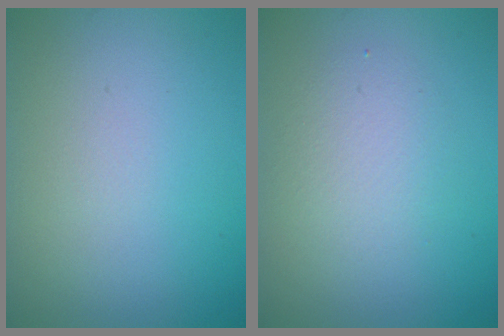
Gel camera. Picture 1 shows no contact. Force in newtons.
{"total": 2.8, "press": 2.8, "slide": 0.1}